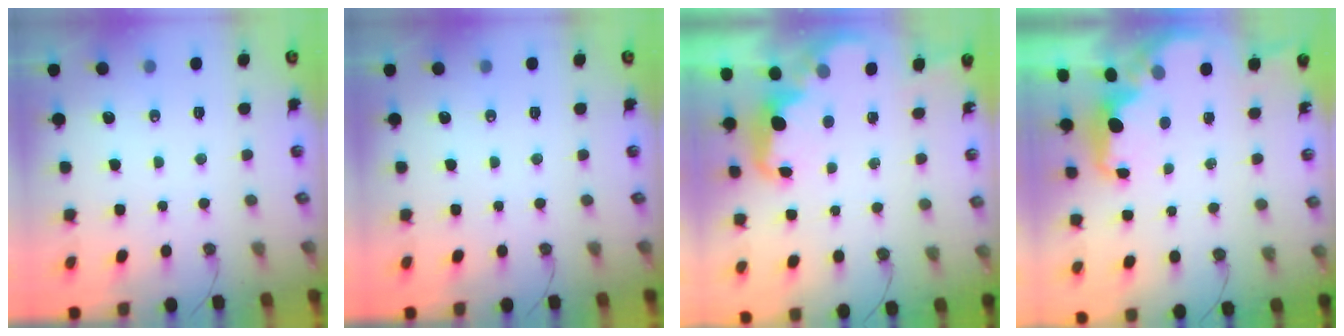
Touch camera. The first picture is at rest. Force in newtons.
{"total": 0.0}
{"total": 2.7, "press": 2.6, "slide": 0.7}
{"total": 2.0, "press": 1.9, "slide": 0.8}